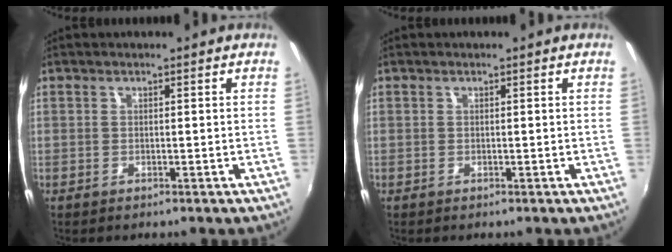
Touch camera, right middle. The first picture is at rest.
{"total": 0.0}